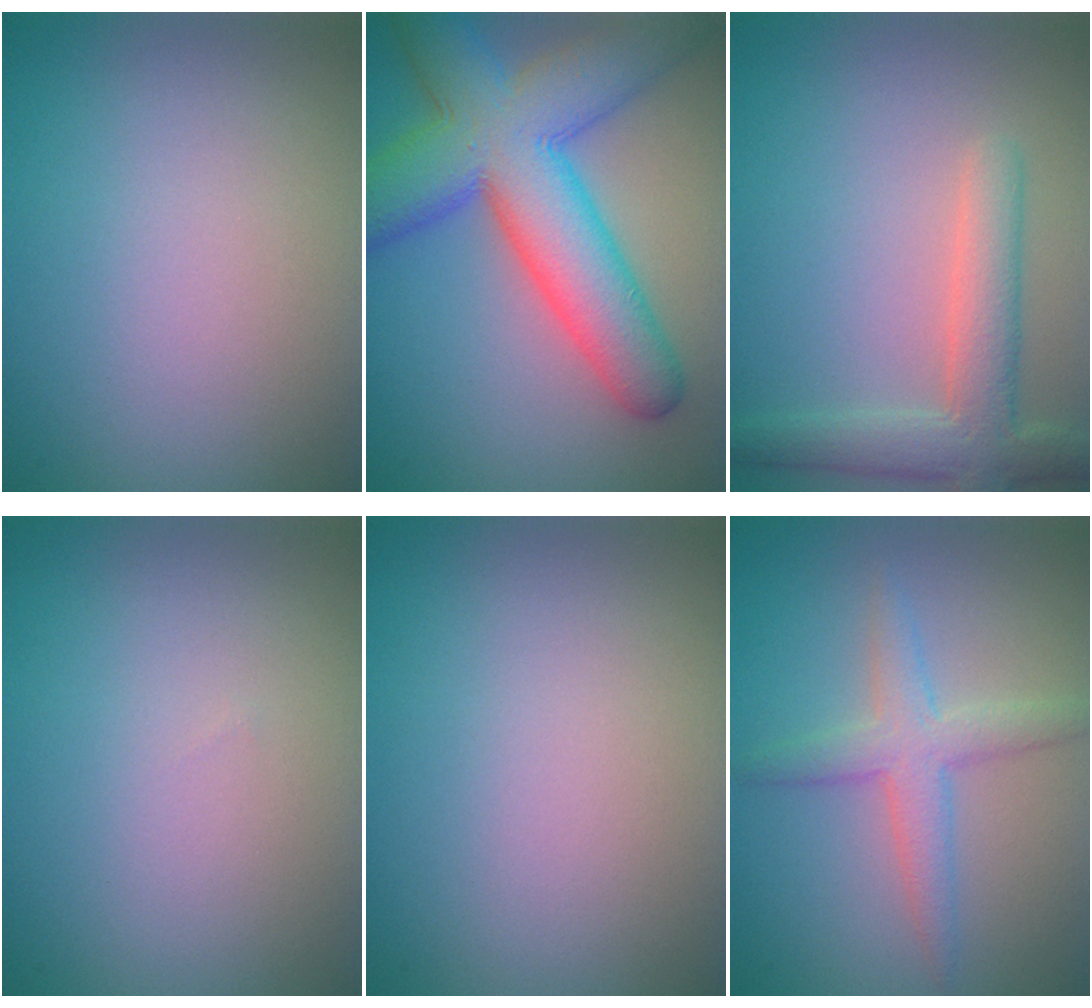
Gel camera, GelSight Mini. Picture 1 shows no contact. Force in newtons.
{"total": 11.3, "press": 11.3, "slide": 0.3}
{"total": 4.3, "press": 4.3, "slide": 0.4}
{"total": 0.0}
{"total": 0.0}
{"total": 3.2, "press": 3.2, "slide": 0.1}